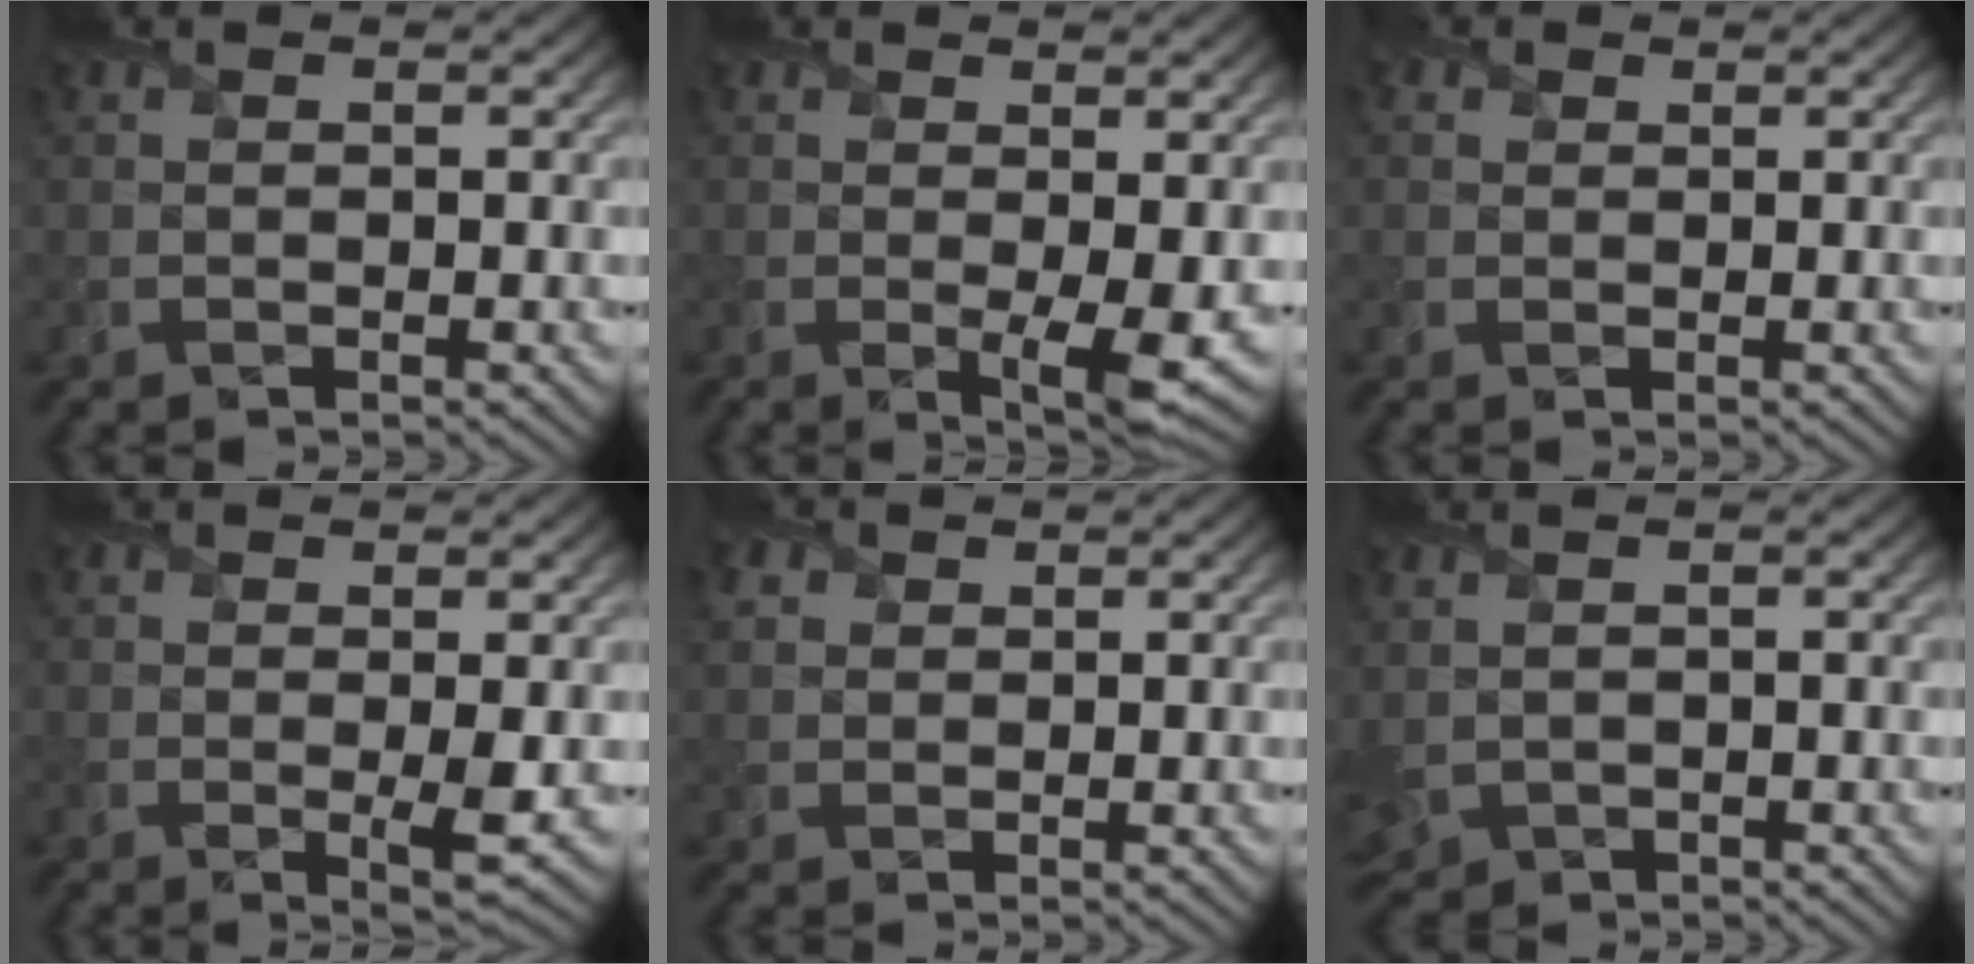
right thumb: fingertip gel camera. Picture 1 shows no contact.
{"total": 3.5, "force": [0.2, 0.8, 3.4], "torque": [-0.063, -0.013, 0.006]}
{"total": 1.2, "force": [0.6, 1.0, 0.3], "torque": [-0.006, -0.001, 0.011]}
{"total": 2.3, "force": [0.3, 0.3, 2.3], "torque": [-0.044, -0.009, 0.006]}
{"total": 2.5, "force": [1.2, 2.1, 0.8], "torque": [-0.031, 0.004, 0.026]}
{"total": 3.5, "force": [0.2, 2.3, 2.6], "torque": [-0.079, -0.007, 0.011]}